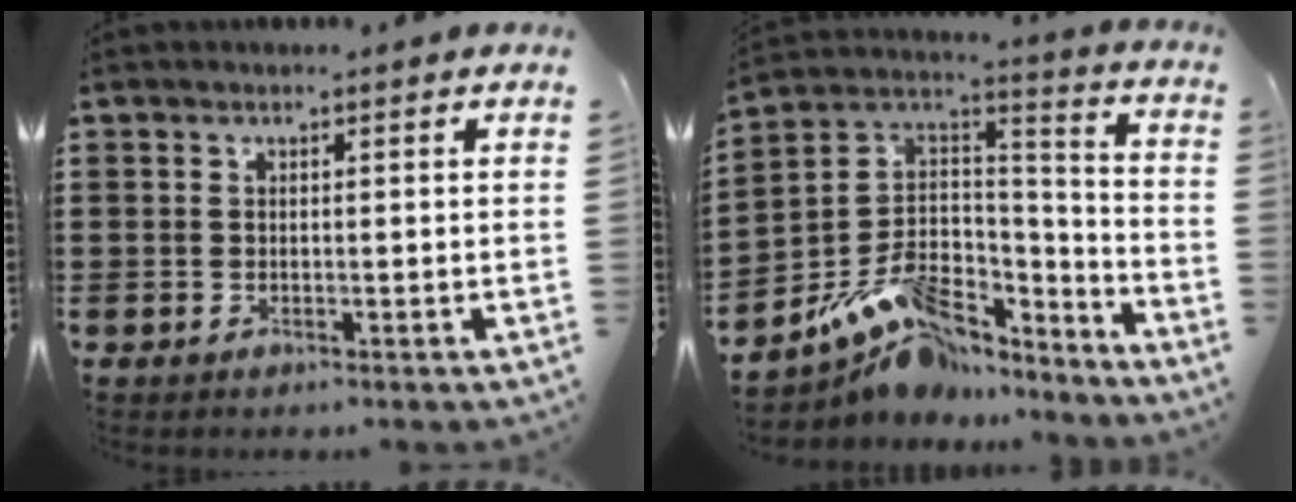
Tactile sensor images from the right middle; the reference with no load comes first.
{"total": 9.4, "force": [-6.1, 5.9, 4.2], "torque": [-0.099, 0.007, -0.117]}